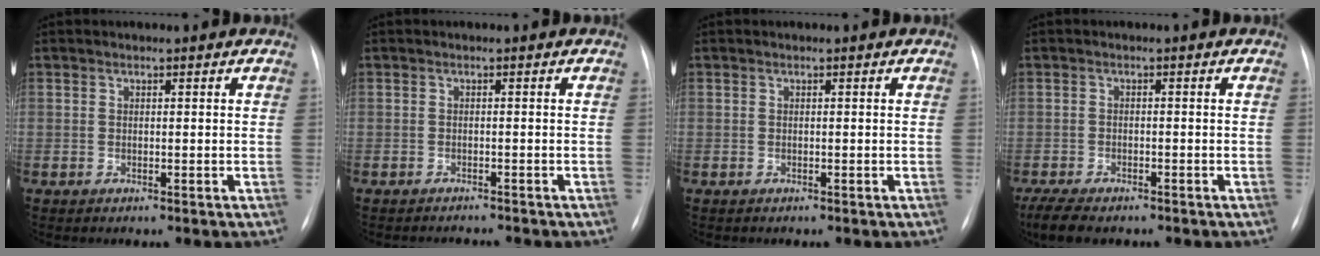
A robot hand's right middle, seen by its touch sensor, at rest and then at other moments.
{"total": 2.9, "force": [-2.8, 0.4, 0.4], "torque": [-0.001, -0.004, -0.035]}
{"total": 0.0}
{"total": 6.6, "force": [-5.1, 2.3, 3.4], "torque": [-0.062, -0.015, -0.080]}